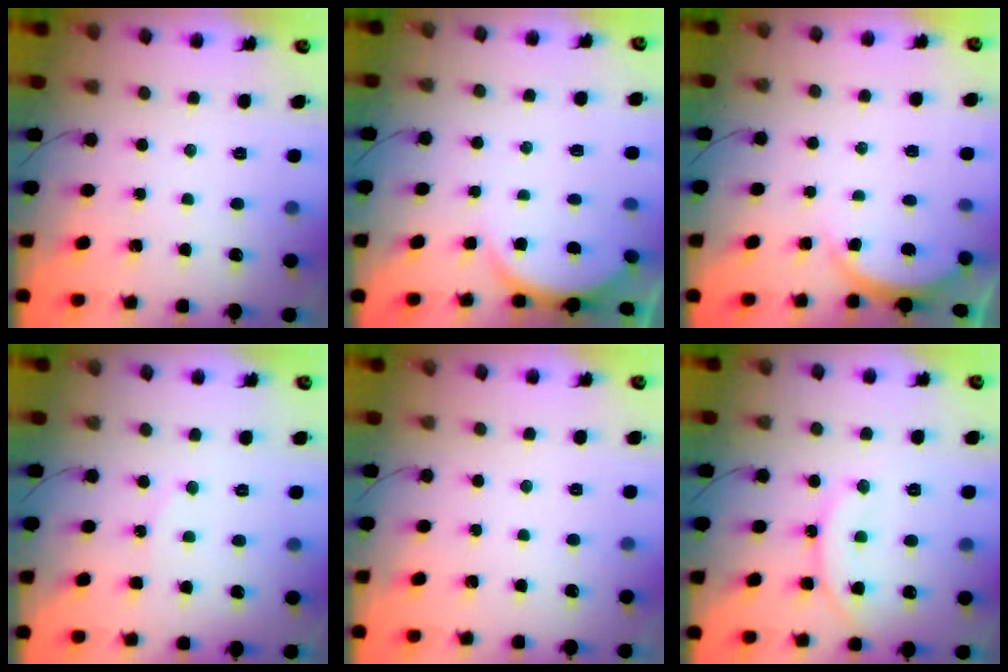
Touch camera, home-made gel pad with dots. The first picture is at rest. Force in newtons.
{"total": 3.7, "press": 3.6, "slide": 0.6}
{"total": 2.0, "press": 2.0, "slide": 0.5}
{"total": 5.2, "press": 4.9, "slide": 1.7}
{"total": 0.0}
{"total": 12.7, "press": 12.6, "slide": 1.5}